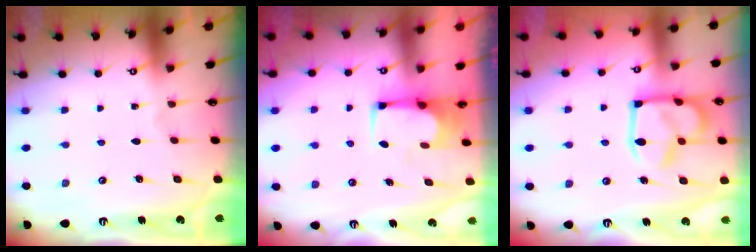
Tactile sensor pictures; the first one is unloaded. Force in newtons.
{"total": 1.8, "press": 1.7, "slide": 0.3}
{"total": 10.9, "press": 10.8, "slide": 1.2}